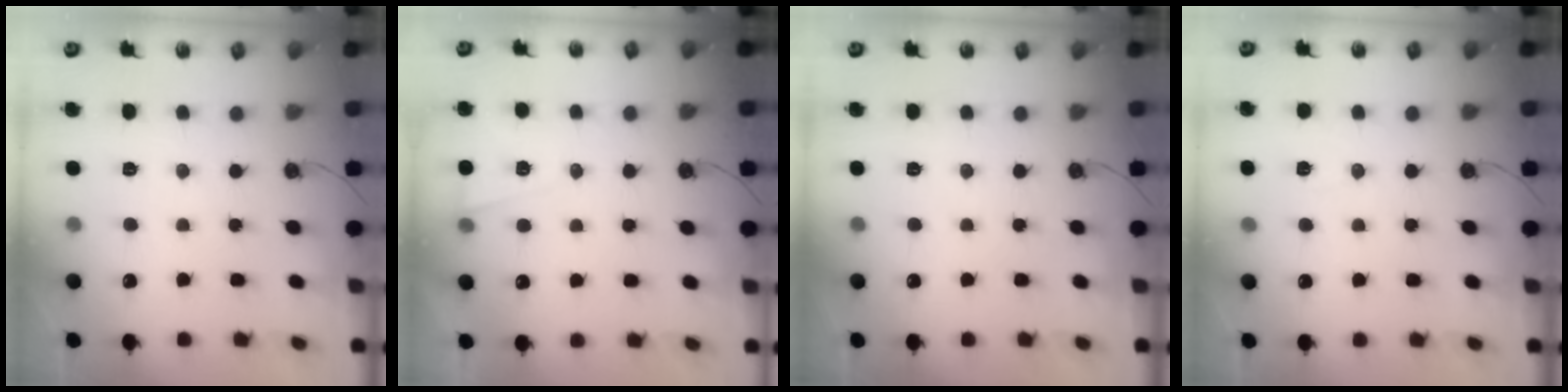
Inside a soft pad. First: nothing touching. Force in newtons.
{"total": 5.4, "press": 3.3, "slide": 4.2}
{"total": 0.0}
{"total": 3.7, "press": 3.6, "slide": 0.9}